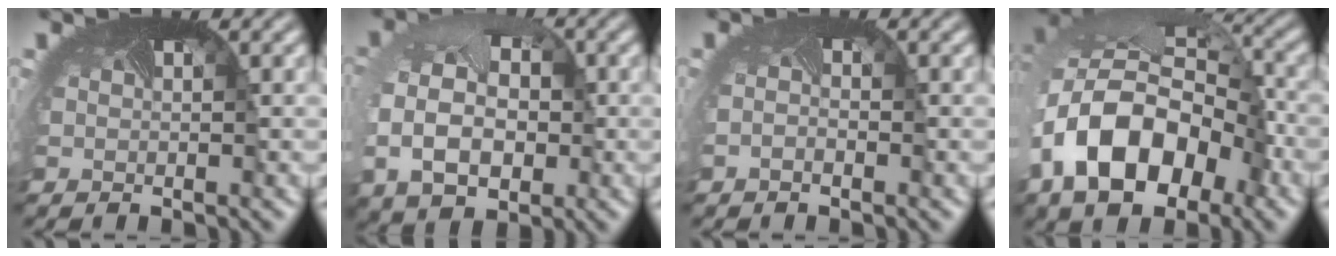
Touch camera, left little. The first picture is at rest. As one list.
[{"total": 8.3, "force": [-0.4, 6.2, 5.6], "torque": [-0.128, -0.018, 0.004]}, {"total": 0.7, "force": [-0.7, 0.2, 0.2], "torque": [-0.020, -0.008, -0.012]}, {"total": 14.6, "force": [-4.6, 9.7, 9.9], "torque": [-0.207, -0.031, -0.065]}]